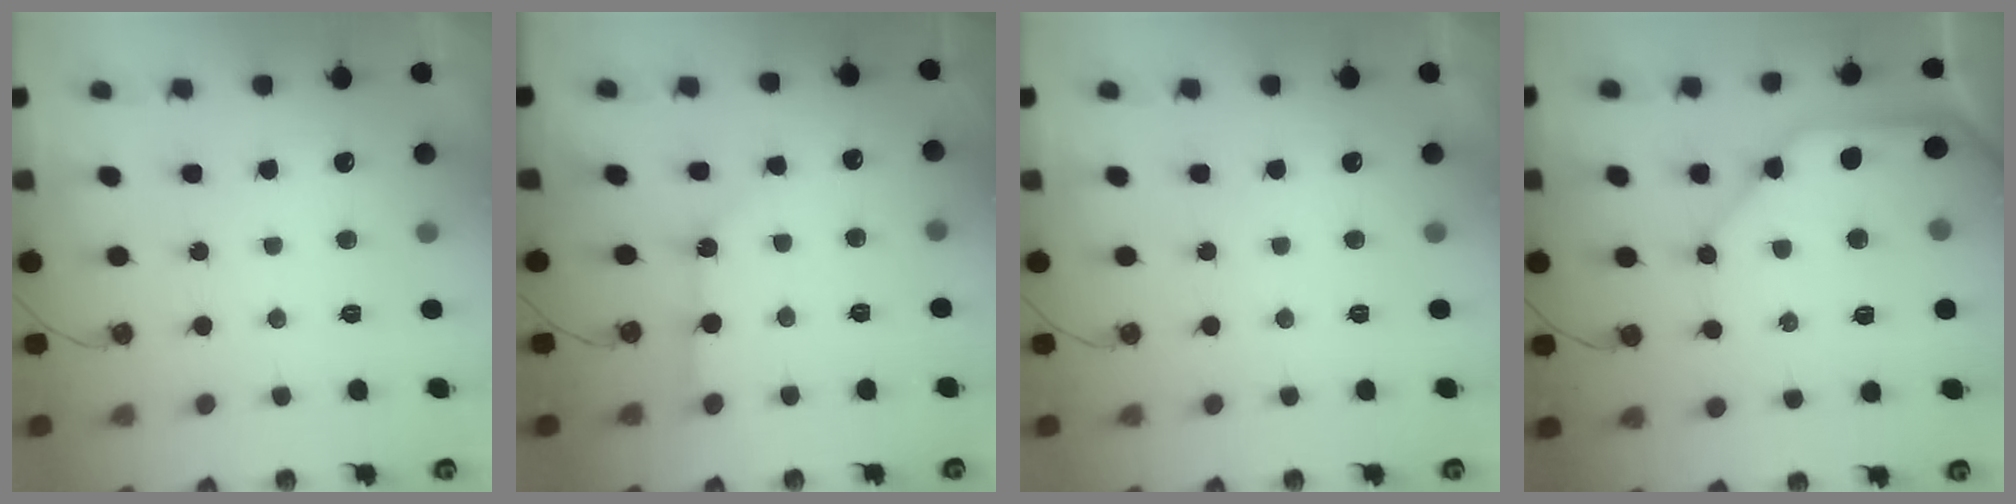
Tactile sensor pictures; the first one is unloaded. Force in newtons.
{"total": 3.0, "press": 3.0, "slide": 0.2}
{"total": 0.0}
{"total": 14.1, "press": 13.9, "slide": 2.2}